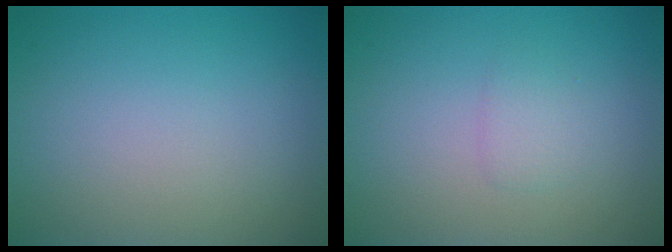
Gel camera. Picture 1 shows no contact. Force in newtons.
{"total": 1.2, "press": 1.2, "slide": 0.1}